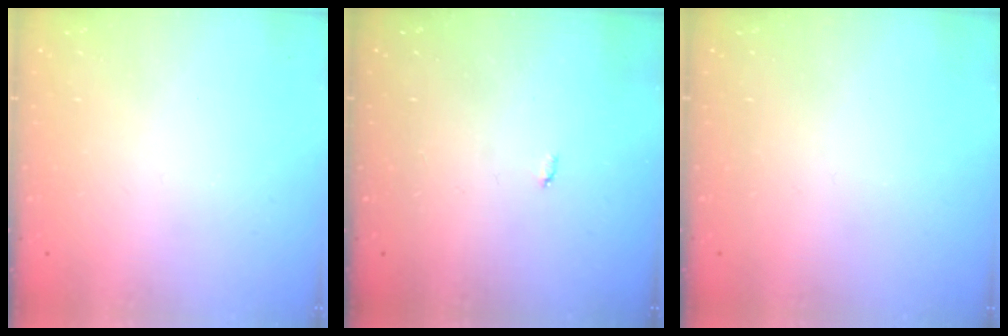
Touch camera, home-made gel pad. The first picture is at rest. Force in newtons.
{"total": 2.1, "press": 2.1, "slide": 0.4}
{"total": 0.0}